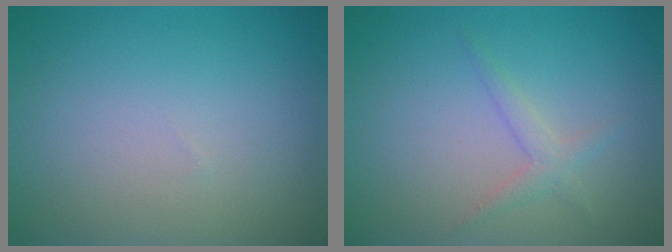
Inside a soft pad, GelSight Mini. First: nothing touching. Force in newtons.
{"total": 1.4, "press": 1.4, "slide": 0.1}